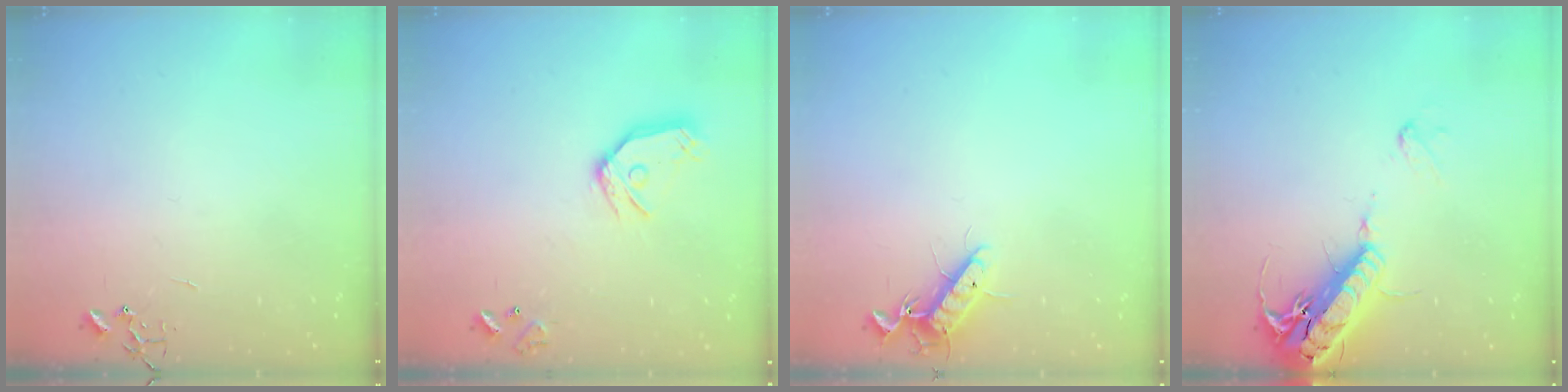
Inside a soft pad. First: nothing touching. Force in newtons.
{"total": 12.3, "press": 12.2, "slide": 1.5}
{"total": 11.0, "press": 10.9, "slide": 1.9}
{"total": 19.9, "press": 19.5, "slide": 3.8}